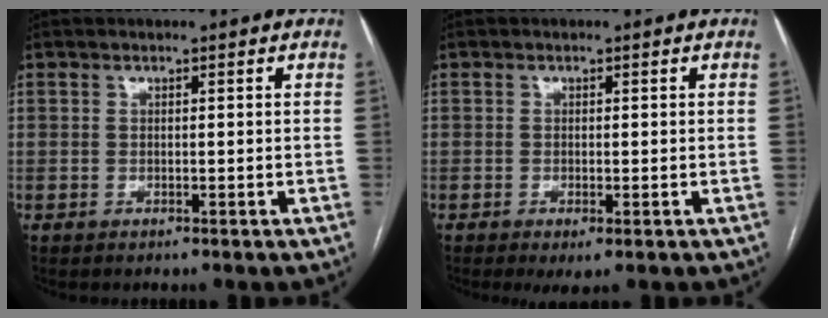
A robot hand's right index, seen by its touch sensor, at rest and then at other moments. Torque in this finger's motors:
{"motor_torque": [0.48, -0.16, 0.24, 0.05]}